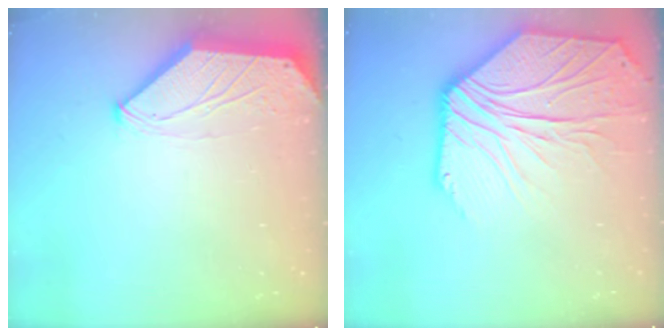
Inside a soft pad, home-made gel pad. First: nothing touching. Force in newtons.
{"total": 13.2, "press": 13.0, "slide": 1.9}